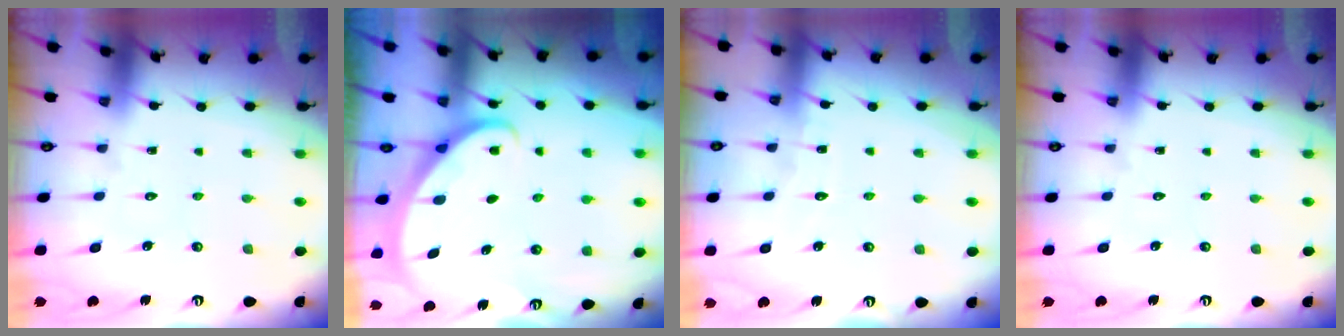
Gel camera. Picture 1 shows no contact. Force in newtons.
{"total": 2.6, "press": 2.6, "slide": 0.1}
{"total": 4.8, "press": 4.8, "slide": 0.5}
{"total": 0.0}